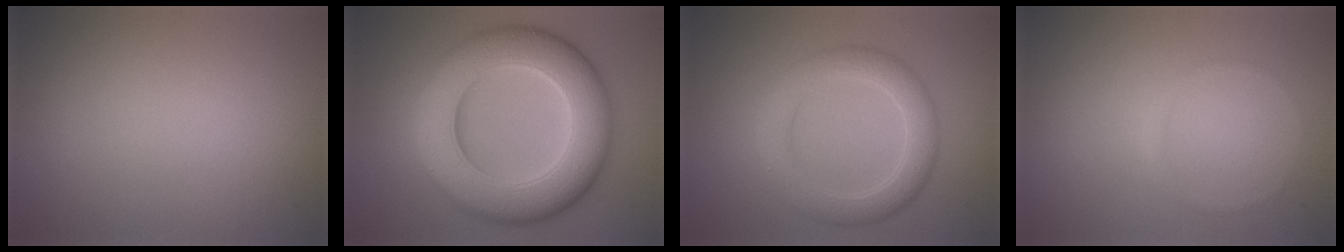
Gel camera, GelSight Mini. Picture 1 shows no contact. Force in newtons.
{"total": 12.3, "press": 12.3, "slide": 0.2}
{"total": 4.4, "press": 4.4, "slide": 0.2}
{"total": 0.7, "press": 0.7, "slide": 0.1}